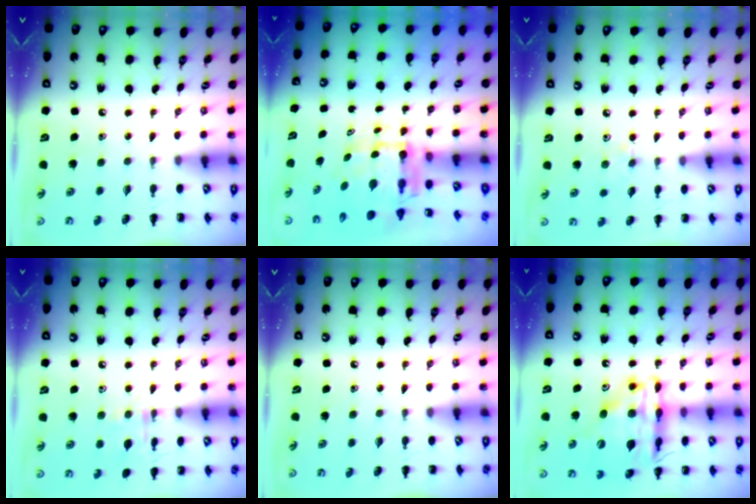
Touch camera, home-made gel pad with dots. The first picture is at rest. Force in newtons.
{"total": 6.2, "press": 5.9, "slide": 2.0}
{"total": 5.7, "press": 5.4, "slide": 1.8}
{"total": 8.5, "press": 8.4, "slide": 1.3}
{"total": 0.0}
{"total": 21.2, "press": 20.7, "slide": 4.6}